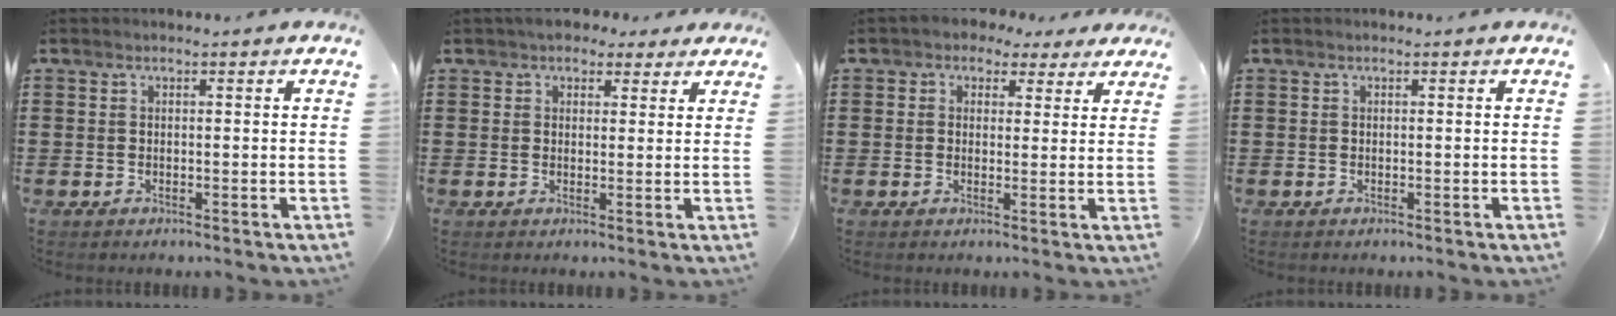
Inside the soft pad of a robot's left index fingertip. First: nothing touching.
{"total": 3.2, "force": [2.3, 2.0, 1.0], "torque": [-0.021, 0.007, 0.041]}
{"total": 2.4, "force": [1.6, 1.8, 0.5], "torque": [-0.022, 0.008, 0.027]}
{"total": 0.0}